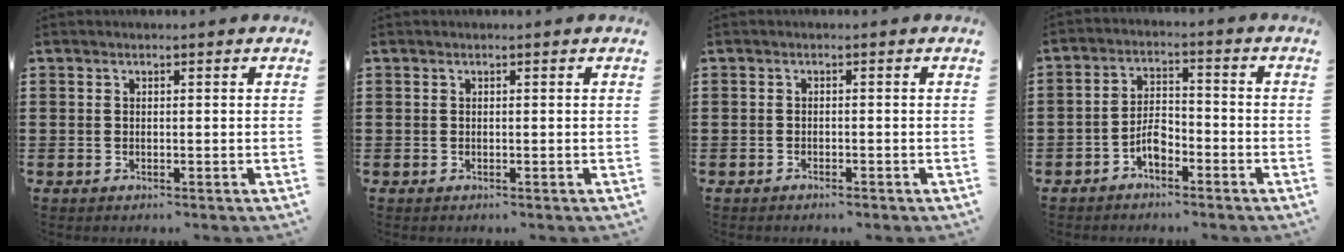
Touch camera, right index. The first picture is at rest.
{"total": 0.0}
{"total": 0.7, "force": [-0.7, 0.0, 0.2], "torque": [-0.006, -0.003, -0.014]}
{"total": 4.5, "force": [-2.6, 2.2, 2.9], "torque": [-0.066, 0.004, -0.052]}